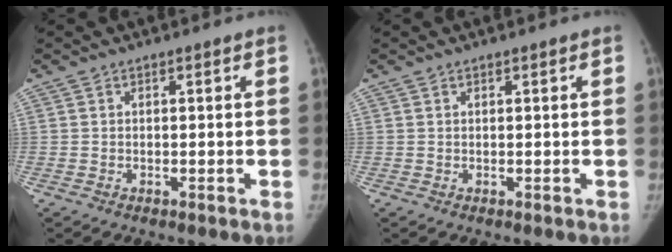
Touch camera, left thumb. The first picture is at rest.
{"total": 0.0}